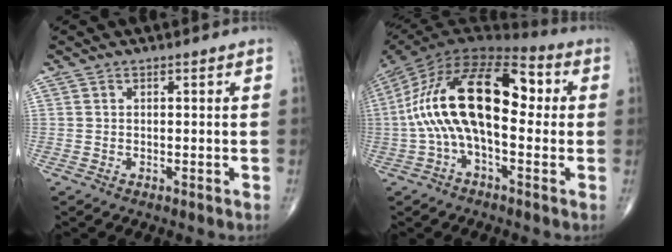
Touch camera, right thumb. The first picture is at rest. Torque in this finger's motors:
{"motor_torque": [0.43, 1.62, 2.24, -0.21, 0.79]}